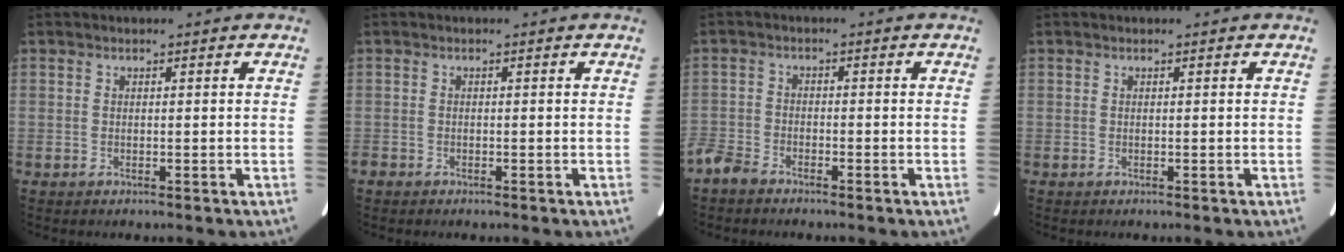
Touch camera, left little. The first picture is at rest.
{"total": 0.8, "force": [-0.7, 0.4, 0.2], "torque": [-0.009, 0.000, -0.013]}
{"total": 3.4, "force": [-3.2, 1.1, 0.8], "torque": [-0.016, -0.004, -0.063]}
{"total": 0.0}